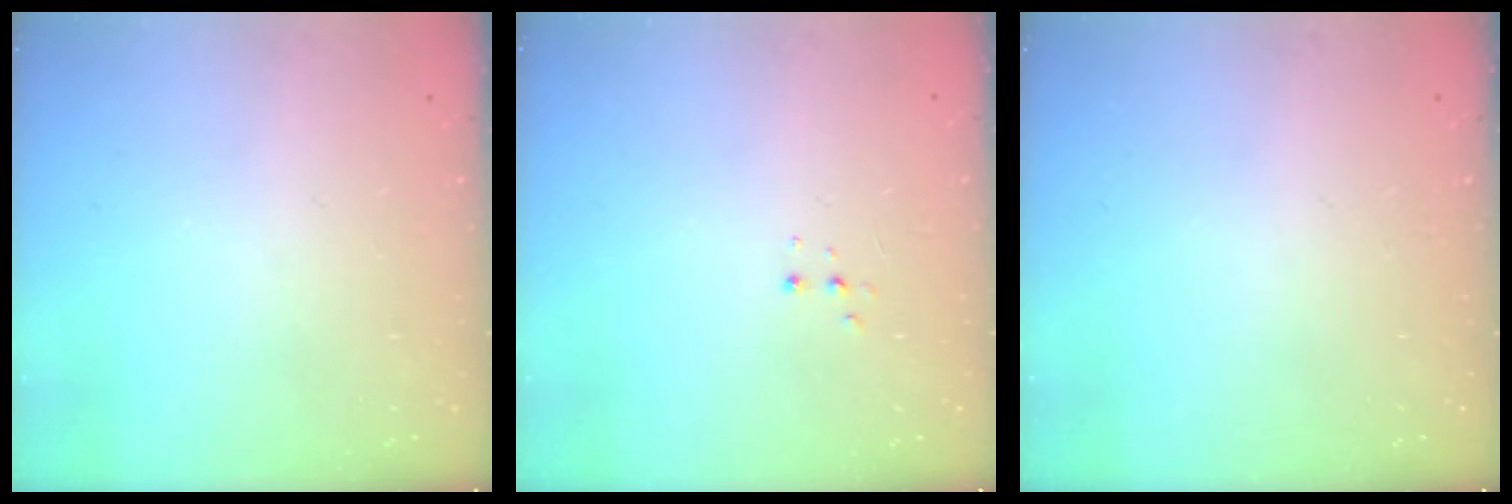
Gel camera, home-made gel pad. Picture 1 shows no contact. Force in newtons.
{"total": 2.7, "press": 2.7, "slide": 0.5}
{"total": 0.0}